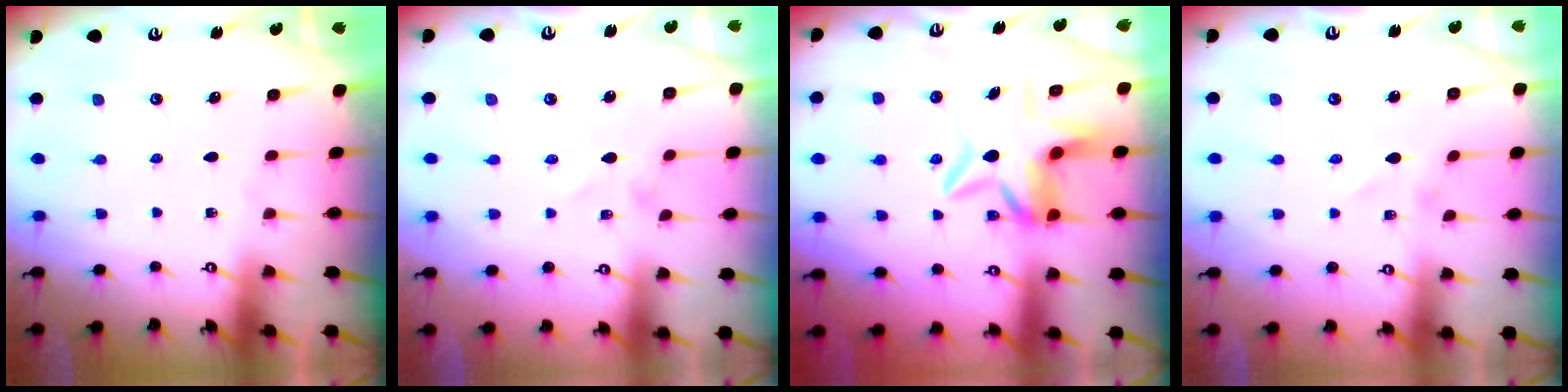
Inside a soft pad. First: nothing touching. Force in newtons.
{"total": 0.0}
{"total": 6.8, "press": 6.4, "slide": 2.3}
{"total": 0.7, "press": 0.6, "slide": 0.1}